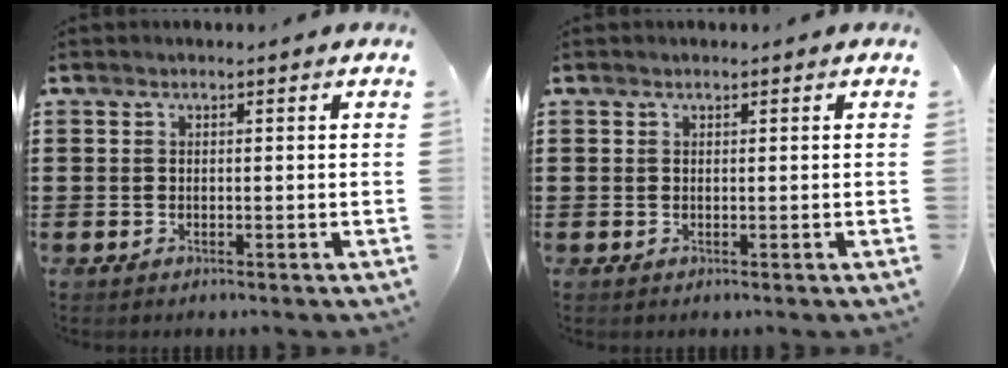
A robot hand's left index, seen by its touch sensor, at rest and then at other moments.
{"total": 0.0}